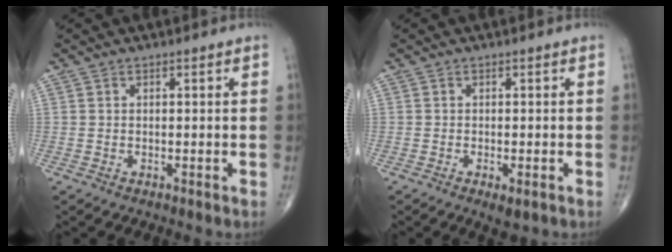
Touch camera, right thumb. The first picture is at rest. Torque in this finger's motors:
{"motor_torque": [0.12, 0.13, 0.15, 0.15, 0.03]}